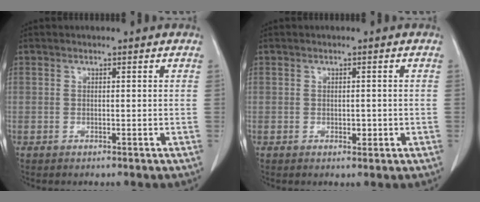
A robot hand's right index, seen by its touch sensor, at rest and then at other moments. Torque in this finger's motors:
{"motor_torque": [-0.13, 0.04, -0.01, 0.02]}